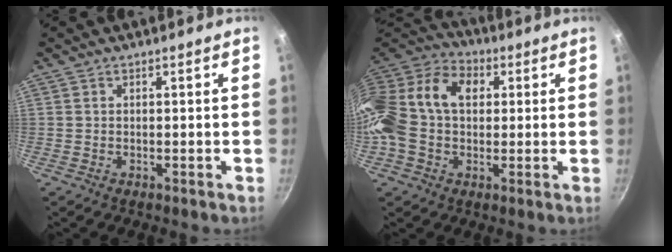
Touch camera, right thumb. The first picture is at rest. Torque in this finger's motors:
{"motor_torque": [1.15, 3.13, 1.21, -1.02, 0.38]}